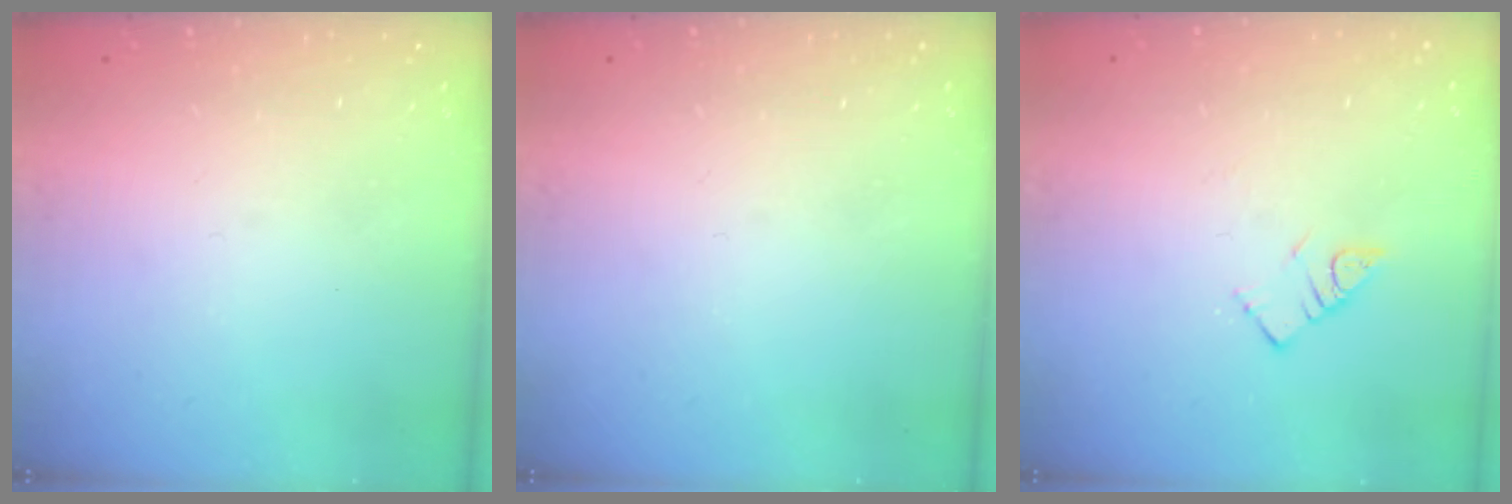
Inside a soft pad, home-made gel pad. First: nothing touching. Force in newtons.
{"total": 0.0}
{"total": 3.6, "press": 3.5, "slide": 0.3}